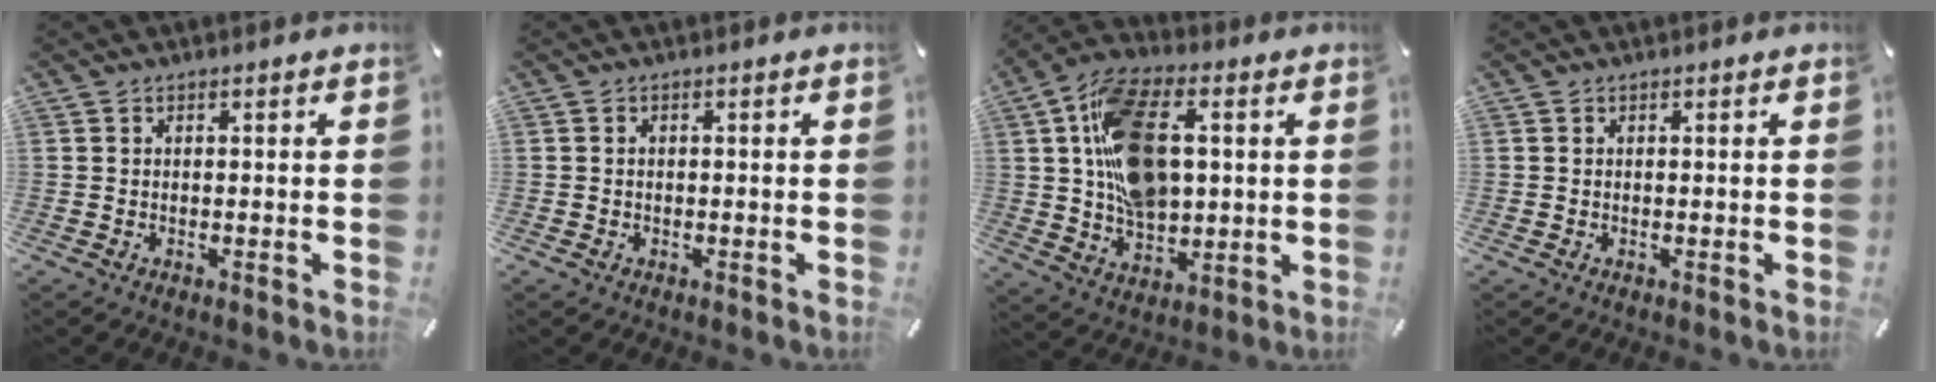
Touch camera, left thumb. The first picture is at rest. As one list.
[{"total": 1.0, "force": [-0.2, 0.6, 0.7], "torque": [-0.014, 0.001, -0.005]}, {"total": 18.6, "force": [3.7, 12.1, 13.7], "torque": [-0.243, 0.011, 0.068]}, {"total": 0.0}]